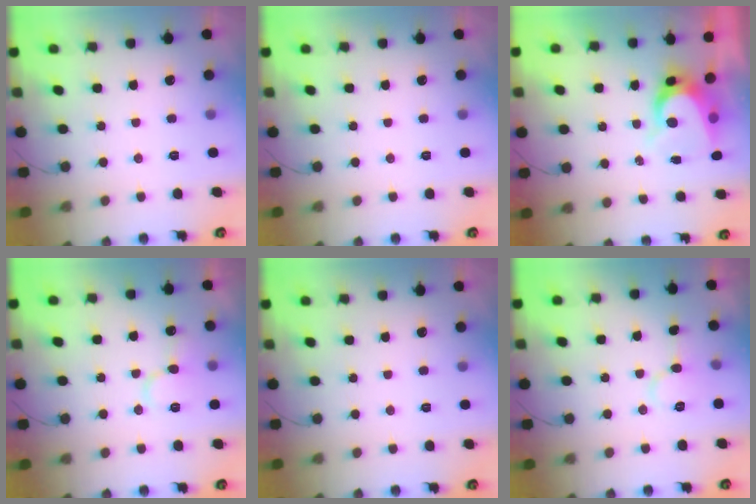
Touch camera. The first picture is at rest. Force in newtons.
{"total": 0.0}
{"total": 6.2, "press": 6.2, "slide": 0.6}
{"total": 9.9, "press": 9.8, "slide": 1.5}
{"total": 0.0}
{"total": 6.8, "press": 6.8, "slide": 0.3}